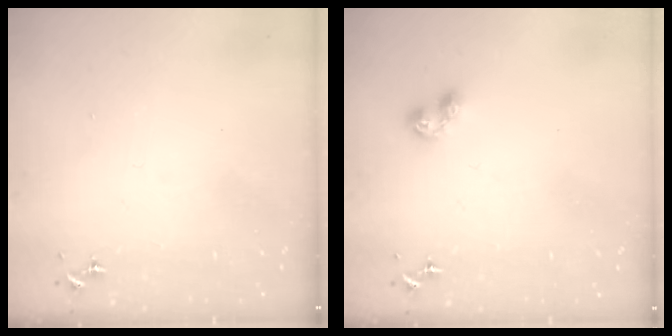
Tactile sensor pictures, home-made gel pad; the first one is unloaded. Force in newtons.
{"total": 5.3, "press": 5.3, "slide": 0.5}